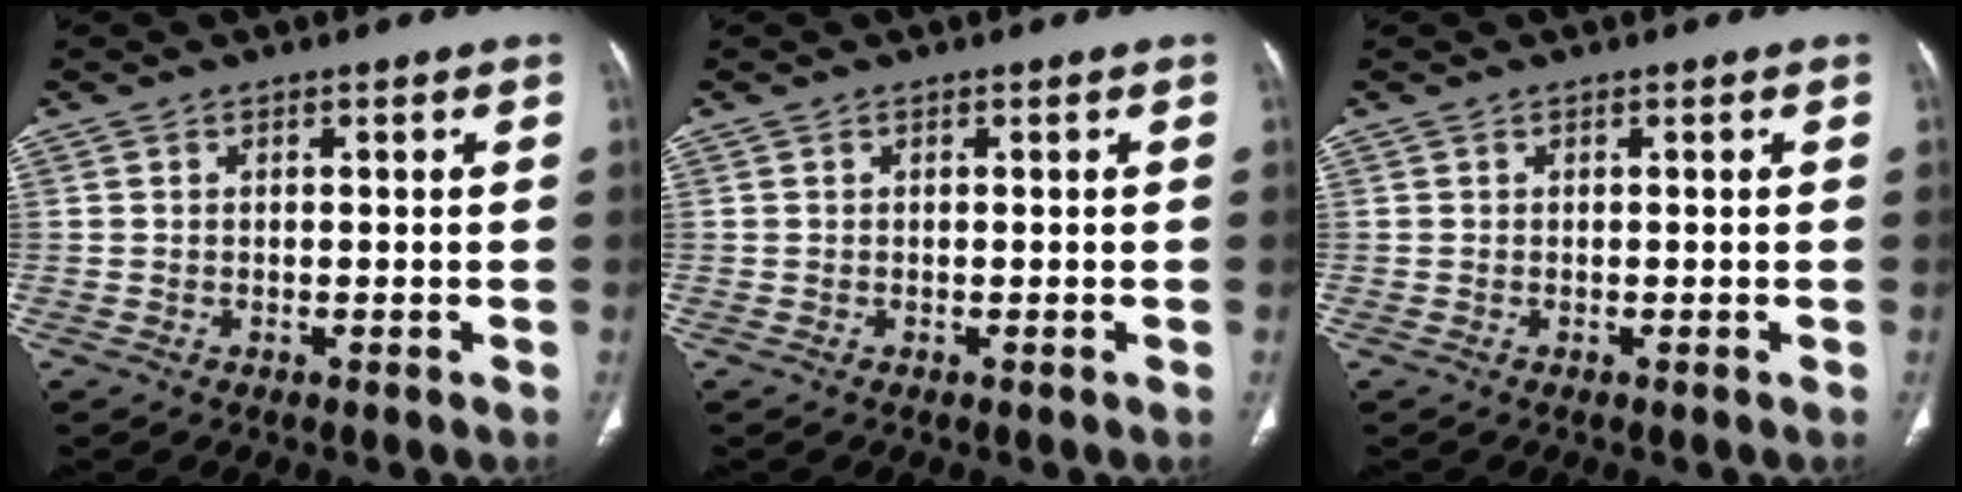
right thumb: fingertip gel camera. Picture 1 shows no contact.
{"total": 0.0}
{"total": 0.0}